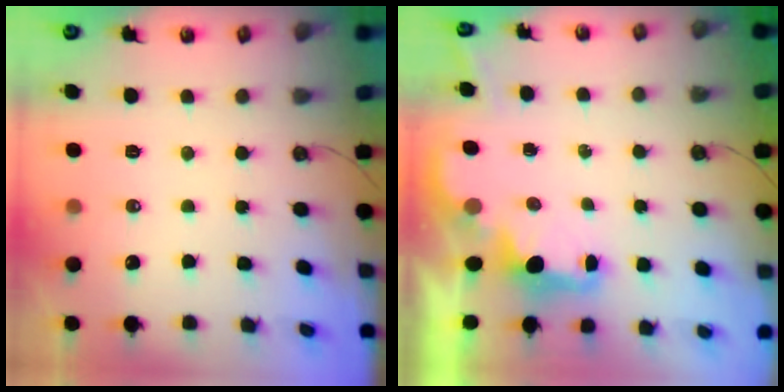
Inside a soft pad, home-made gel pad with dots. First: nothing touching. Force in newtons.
{"total": 1.9, "press": 1.7, "slide": 0.7}